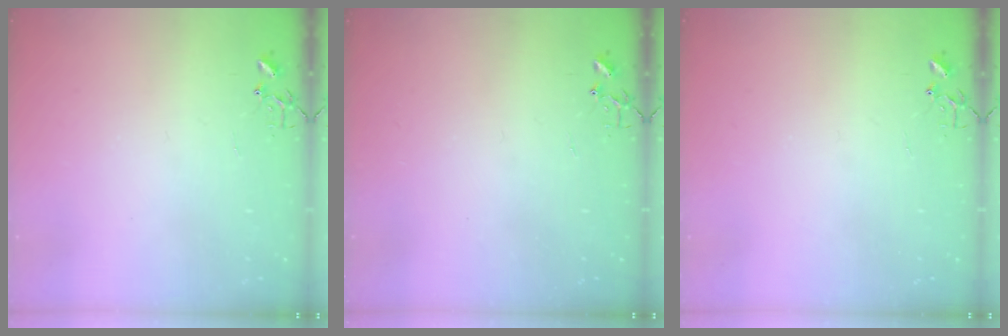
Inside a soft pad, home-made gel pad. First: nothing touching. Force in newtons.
{"total": 0.0}
{"total": 0.0}